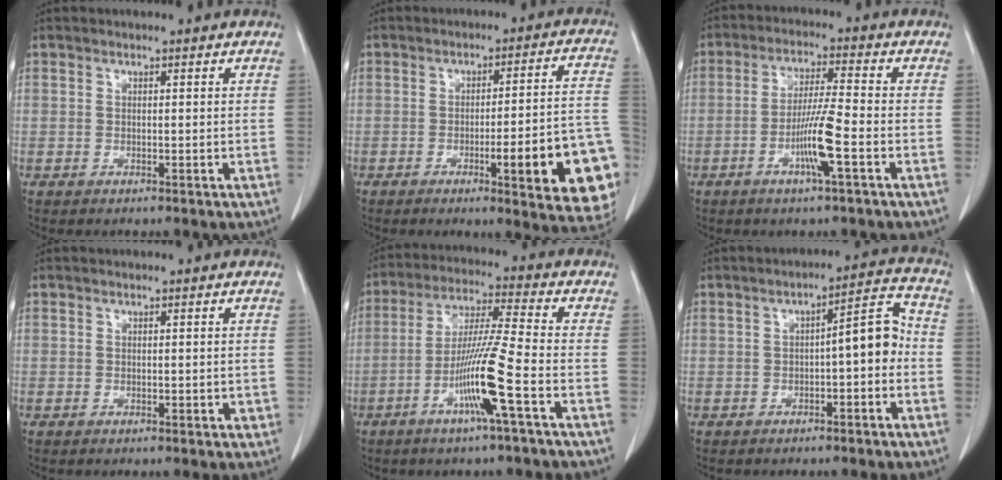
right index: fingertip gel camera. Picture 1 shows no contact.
{"total": 16.6, "force": [-5.5, 2.4, 15.5], "torque": [-0.107, 0.023, -0.056]}
{"total": 7.6, "force": [-2.8, -0.4, 7.0], "torque": [-0.137, -0.005, -0.054]}
{"total": 1.1, "force": [-0.2, 0.8, 0.8], "torque": [-0.007, 0.003, 0.001]}
{"total": 11.2, "force": [-4.5, -1.2, 10.2], "torque": [-0.199, -0.007, -0.088]}
{"total": 6.6, "force": [-1.0, 1.5, 6.3], "torque": [-0.081, 0.029, -0.017]}